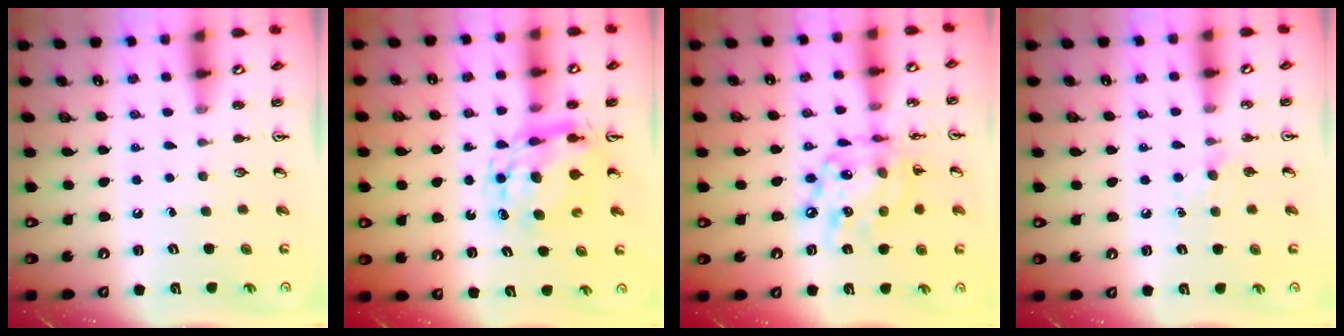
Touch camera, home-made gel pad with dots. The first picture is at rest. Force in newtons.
{"total": 9.0, "press": 8.9, "slide": 0.7}
{"total": 15.2, "press": 15.1, "slide": 1.6}
{"total": 4.1, "press": 4.0, "slide": 0.6}